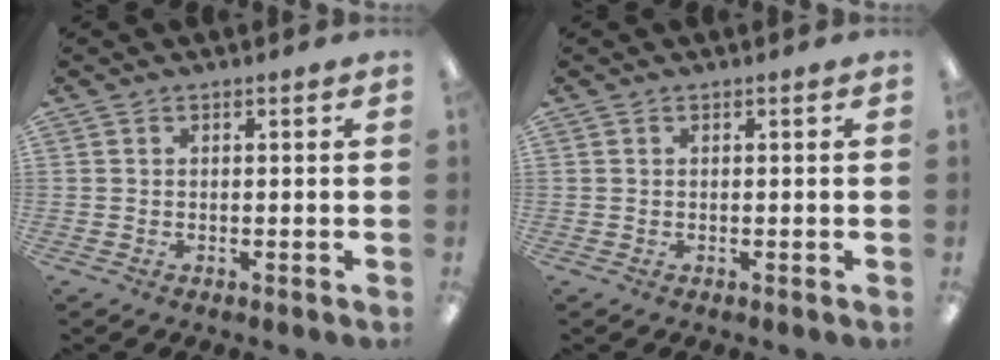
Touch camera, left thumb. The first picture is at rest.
{"total": 0.0}